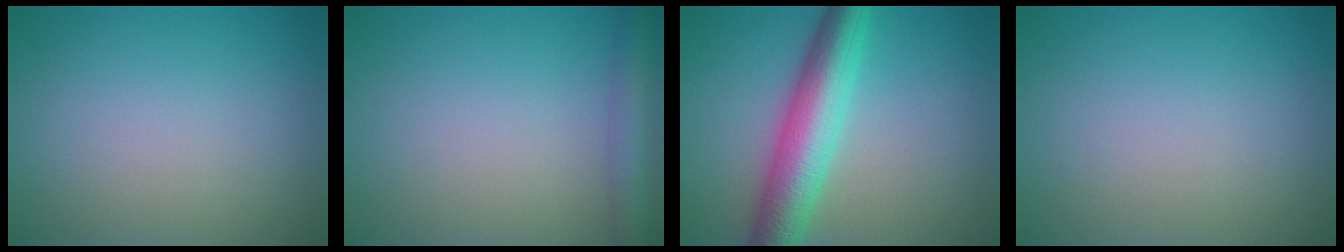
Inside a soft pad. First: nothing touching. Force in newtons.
{"total": 3.4, "press": 3.3, "slide": 0.2}
{"total": 7.1, "press": 7.1, "slide": 0.1}
{"total": 0.0}